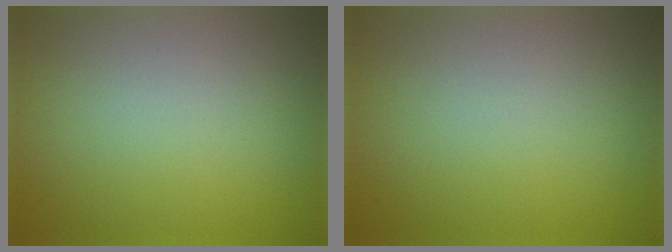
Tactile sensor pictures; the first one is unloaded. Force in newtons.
{"total": 0.0}